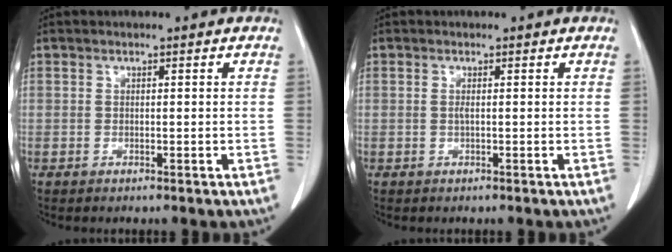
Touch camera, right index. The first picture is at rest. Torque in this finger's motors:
{"motor_torque": [0.14, -0.11, 0.01, 0.01]}